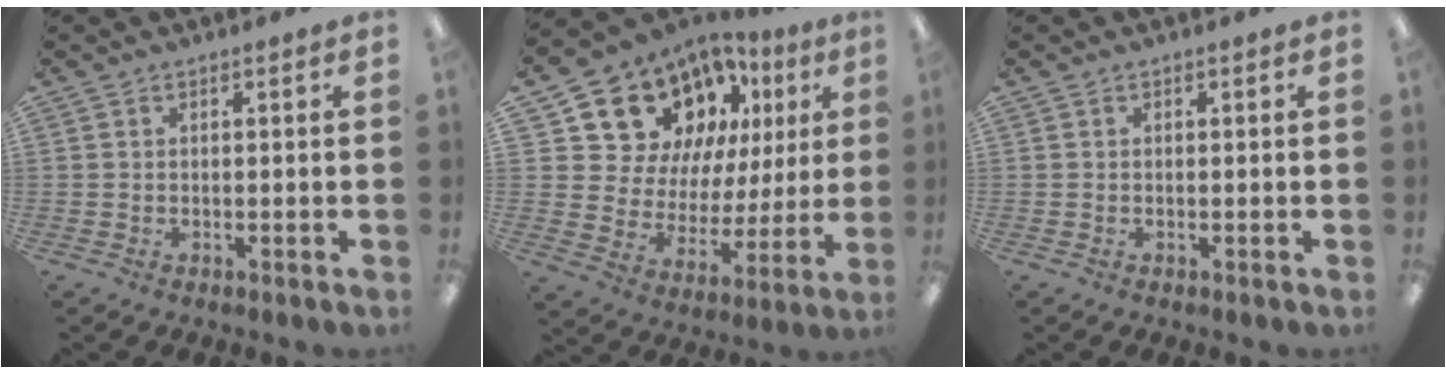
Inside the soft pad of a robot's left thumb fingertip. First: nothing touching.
{"total": 17.3, "force": [11.9, 11.0, 6.0], "torque": [-0.128, -0.081, 0.231]}
{"total": 0.0}